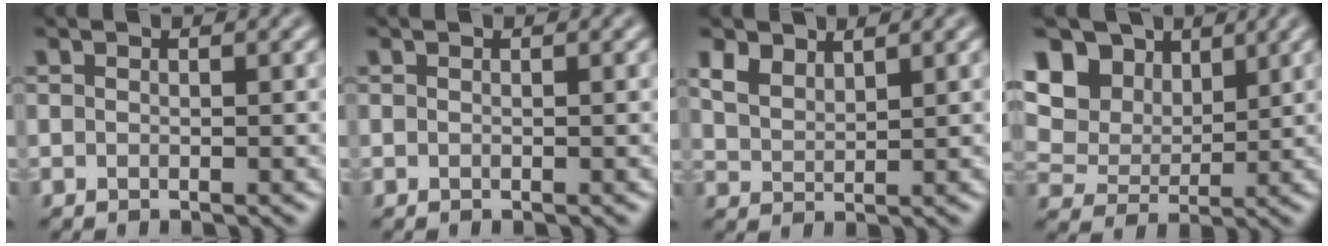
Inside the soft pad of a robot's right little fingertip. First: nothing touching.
{"total": 0.0}
{"total": 2.9, "force": [2.2, 1.4, 1.3], "torque": [-0.034, 0.001, 0.047]}
{"total": 12.5, "force": [6.5, 8.6, 6.2], "torque": [-0.140, 0.025, 0.118]}